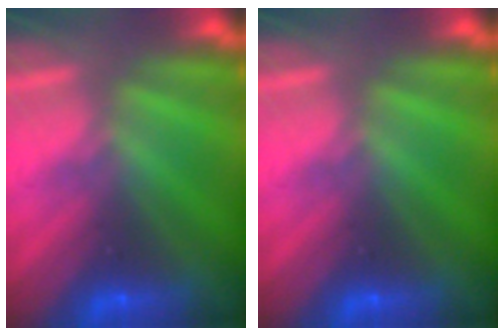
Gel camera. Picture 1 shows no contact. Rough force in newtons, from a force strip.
{"total": 0.0}